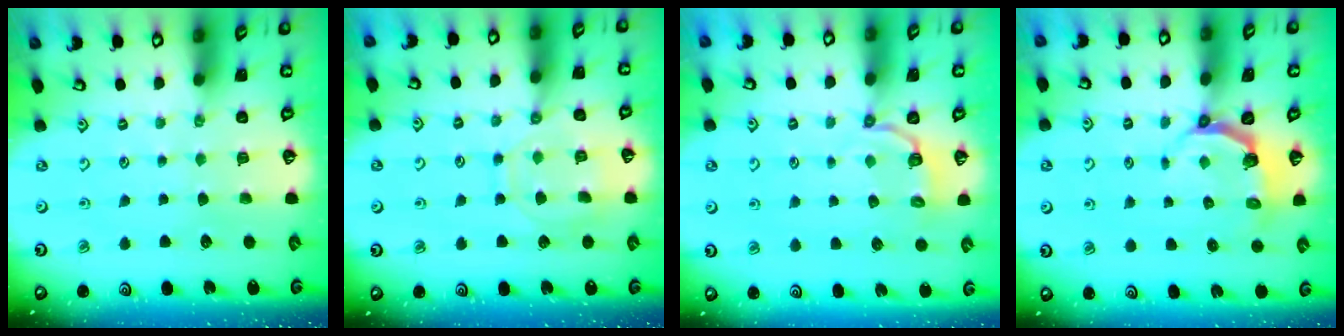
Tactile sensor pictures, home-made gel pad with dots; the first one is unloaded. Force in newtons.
{"total": 10.5, "press": 10.4, "slide": 1.0}
{"total": 3.1, "press": 1.5, "slide": 2.7}
{"total": 4.3, "press": 2.9, "slide": 3.1}